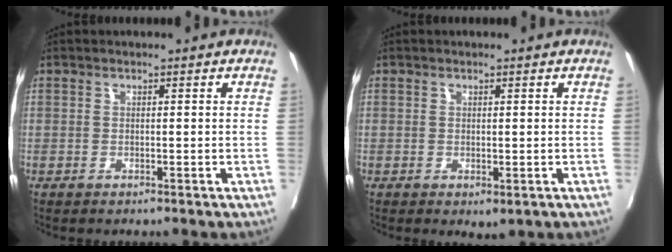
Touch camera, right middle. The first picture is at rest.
{"total": 1.1, "force": [0.4, 0.5, 0.9], "torque": [-0.012, -0.003, 0.008]}